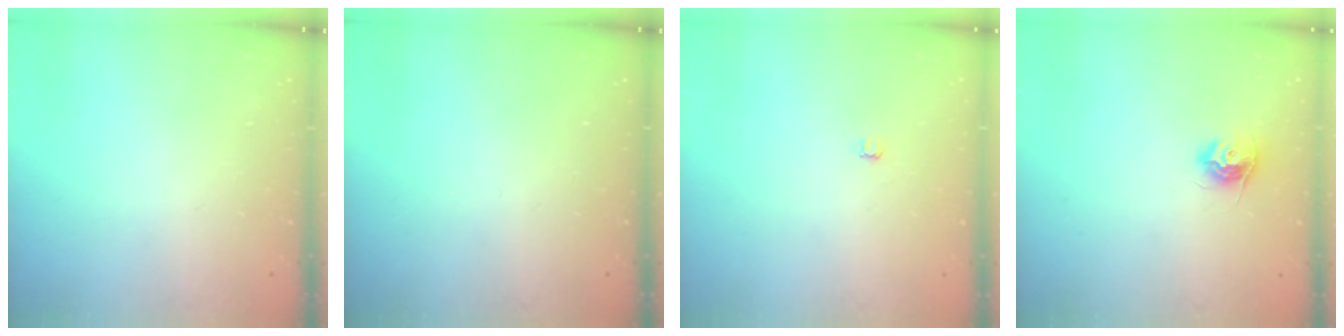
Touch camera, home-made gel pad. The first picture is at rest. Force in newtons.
{"total": 0.0}
{"total": 3.0, "press": 3.0, "slide": 0.4}
{"total": 9.5, "press": 9.5, "slide": 0.3}